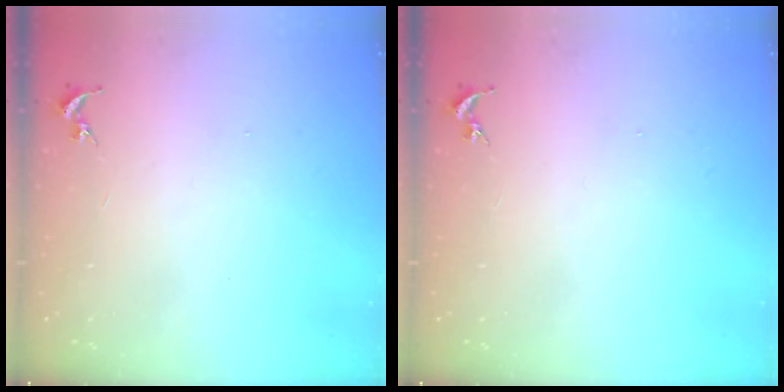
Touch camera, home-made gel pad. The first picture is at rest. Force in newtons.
{"total": 0.0}